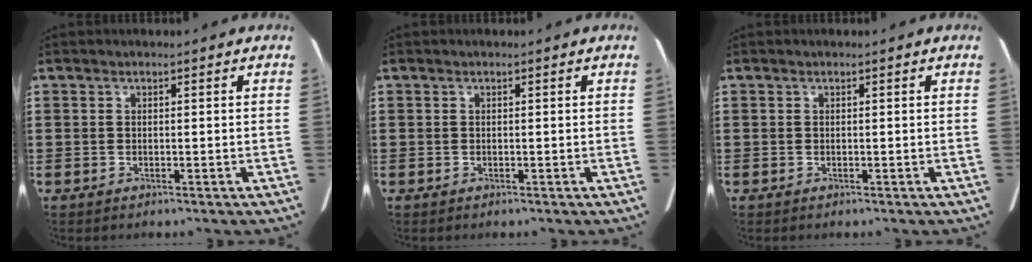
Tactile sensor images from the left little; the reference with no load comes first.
{"total": 0.0}
{"total": 0.0}